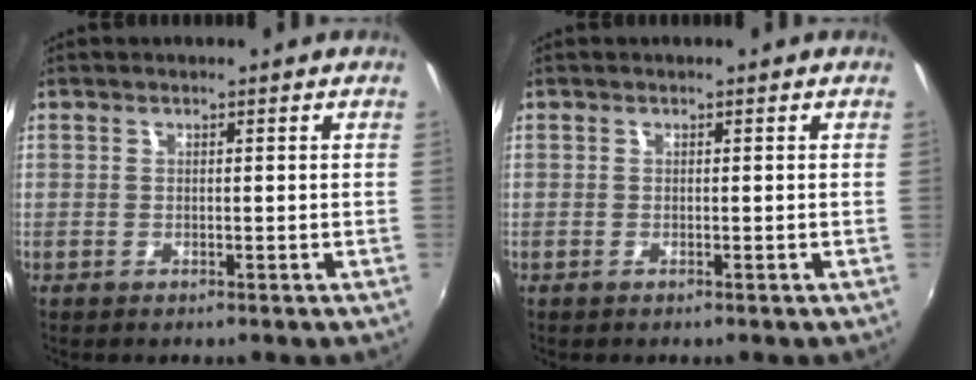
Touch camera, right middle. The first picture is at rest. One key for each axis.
{"total": 0.0}